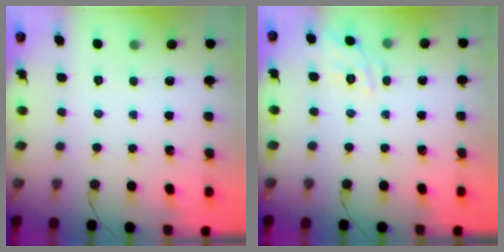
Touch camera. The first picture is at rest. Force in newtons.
{"total": 12.3, "press": 12.3, "slide": 0.7}